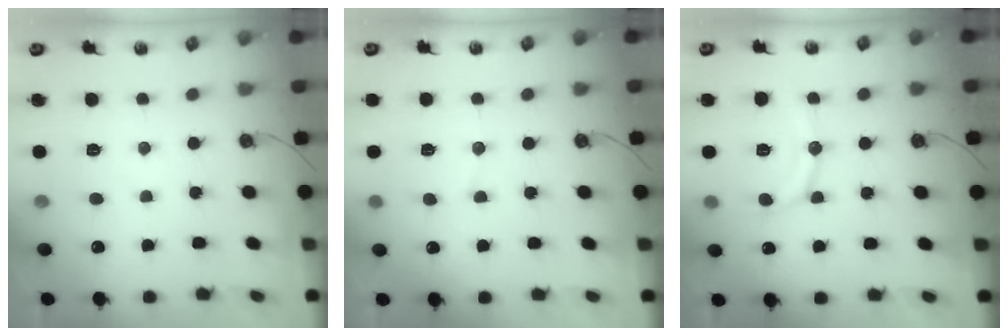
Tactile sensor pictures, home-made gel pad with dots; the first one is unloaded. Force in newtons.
{"total": 3.4, "press": 3.2, "slide": 1.2}
{"total": 11.5, "press": 11.5, "slide": 1.0}